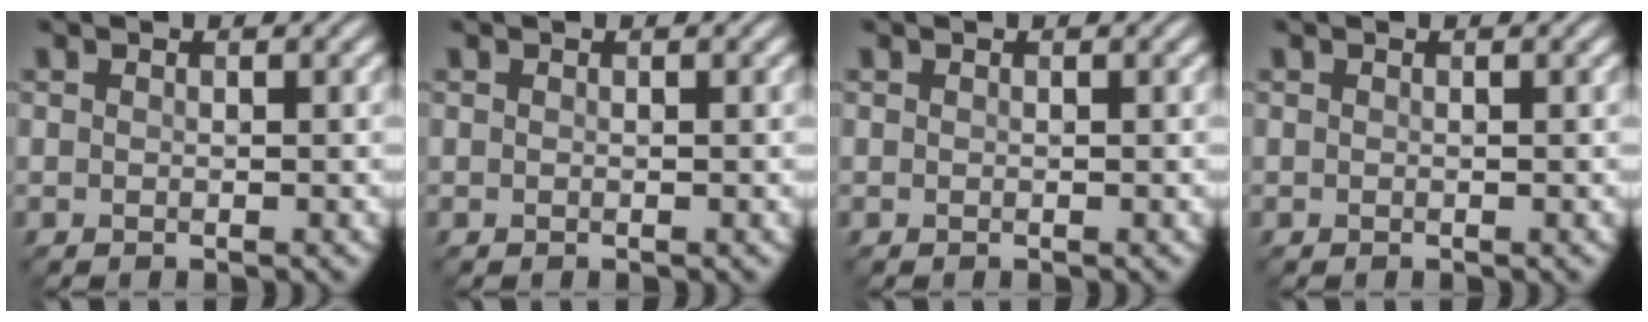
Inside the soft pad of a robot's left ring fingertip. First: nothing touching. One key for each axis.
{"total": 0.0}
{"total": 0.0}
{"total": 0.0}